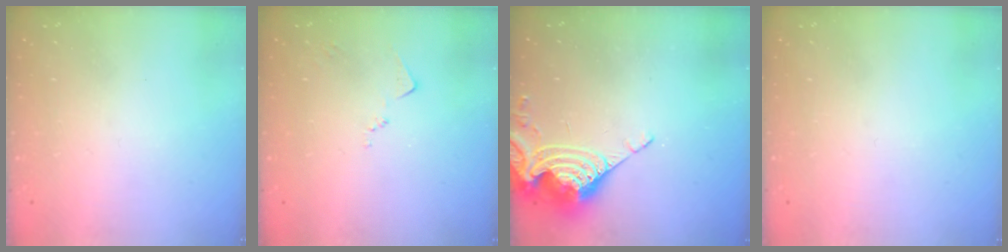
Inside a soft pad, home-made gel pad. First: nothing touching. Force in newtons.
{"total": 7.8, "press": 7.8, "slide": 0.5}
{"total": 10.6, "press": 10.6, "slide": 0.6}
{"total": 0.0}